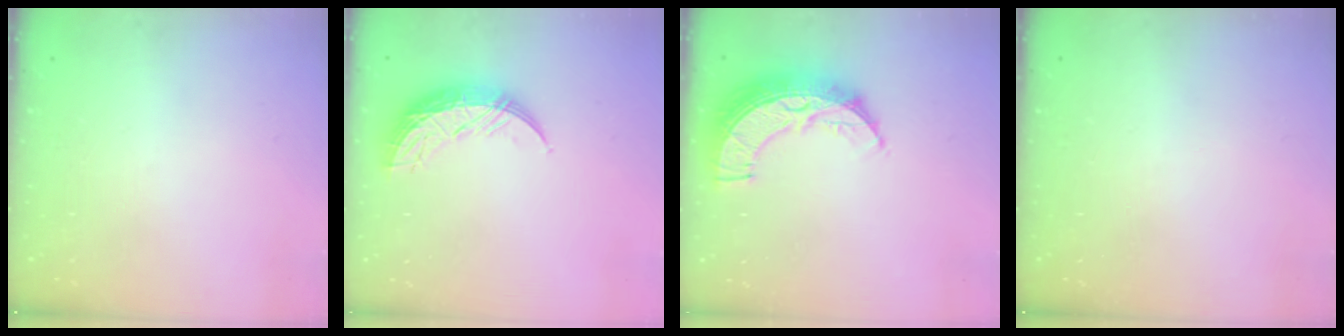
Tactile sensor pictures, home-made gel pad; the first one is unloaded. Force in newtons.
{"total": 10.5, "press": 10.5, "slide": 0.8}
{"total": 12.3, "press": 12.3, "slide": 0.9}
{"total": 0.0}